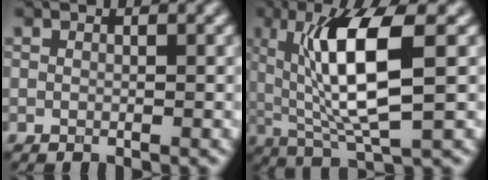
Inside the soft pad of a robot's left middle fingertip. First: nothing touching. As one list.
[{"total": 9.2, "force": [1.7, 2.5, 8.7], "torque": [-0.156, -0.010, 0.040]}]